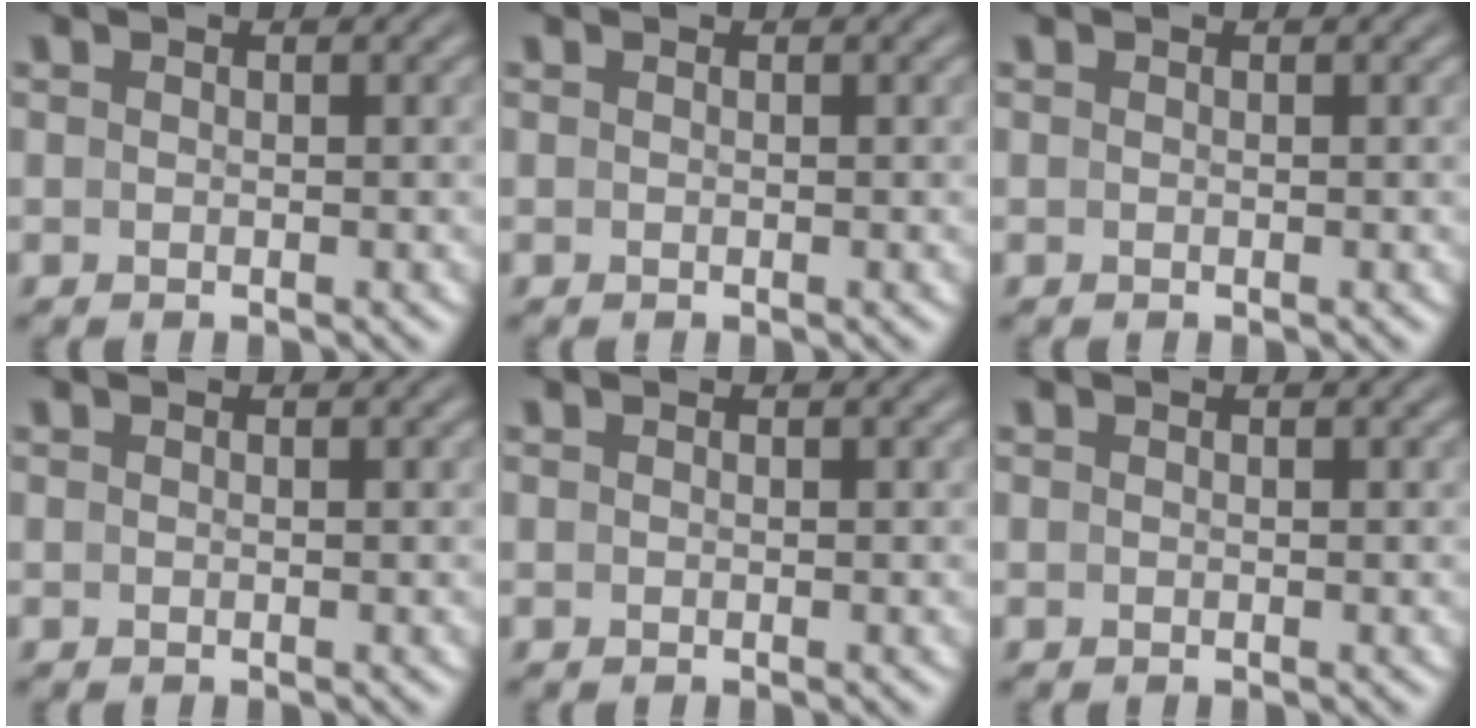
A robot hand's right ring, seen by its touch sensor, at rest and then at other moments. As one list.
[{"total": 0.0}, {"total": 0.0}, {"total": 0.0}, {"total": 0.0}, {"total": 0.0}]